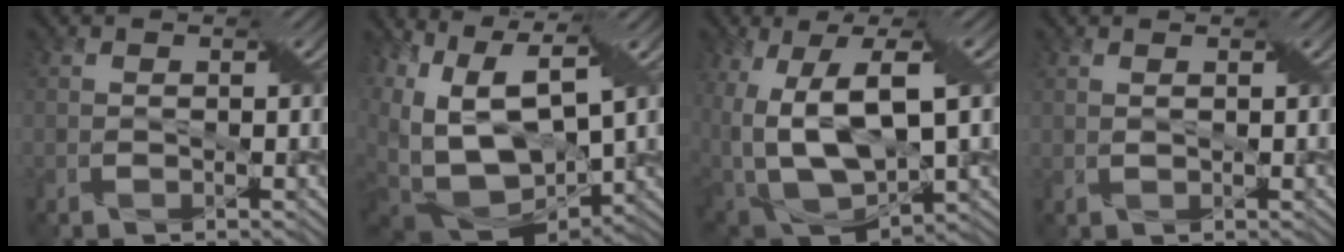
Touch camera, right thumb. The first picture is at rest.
{"total": 16.8, "force": [1.3, 9.6, 13.7], "torque": [-0.297, -0.006, 0.072]}
{"total": 17.6, "force": [1.8, 9.8, 14.5], "torque": [-0.290, -0.015, 0.066]}
{"total": 0.8, "force": [0.6, 0.1, 0.5], "torque": [-0.011, -0.001, 0.012]}